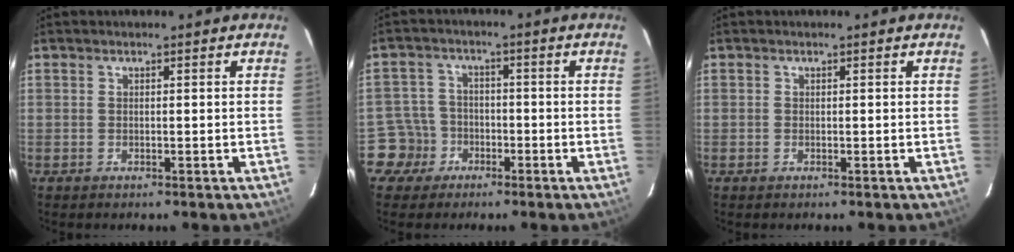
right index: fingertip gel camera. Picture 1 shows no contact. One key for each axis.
{"total": 5.5, "fx": -2.8, "fy": 4.7, "fz": -0.3, "tx": -0.005, "ty": 0.025, "tz": -0.054}
{"total": 0.0}